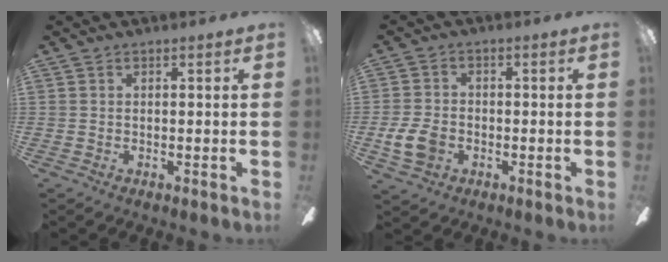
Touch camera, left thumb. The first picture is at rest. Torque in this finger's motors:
{"motor_torque": [-0.64, 0.84, 0.06, -0.07, 0.04]}